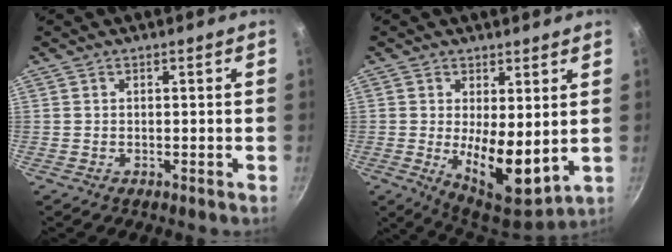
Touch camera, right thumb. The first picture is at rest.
{"total": 11.4, "force": [0.4, 4.9, 10.3], "torque": [-0.142, -0.038, 0.016]}